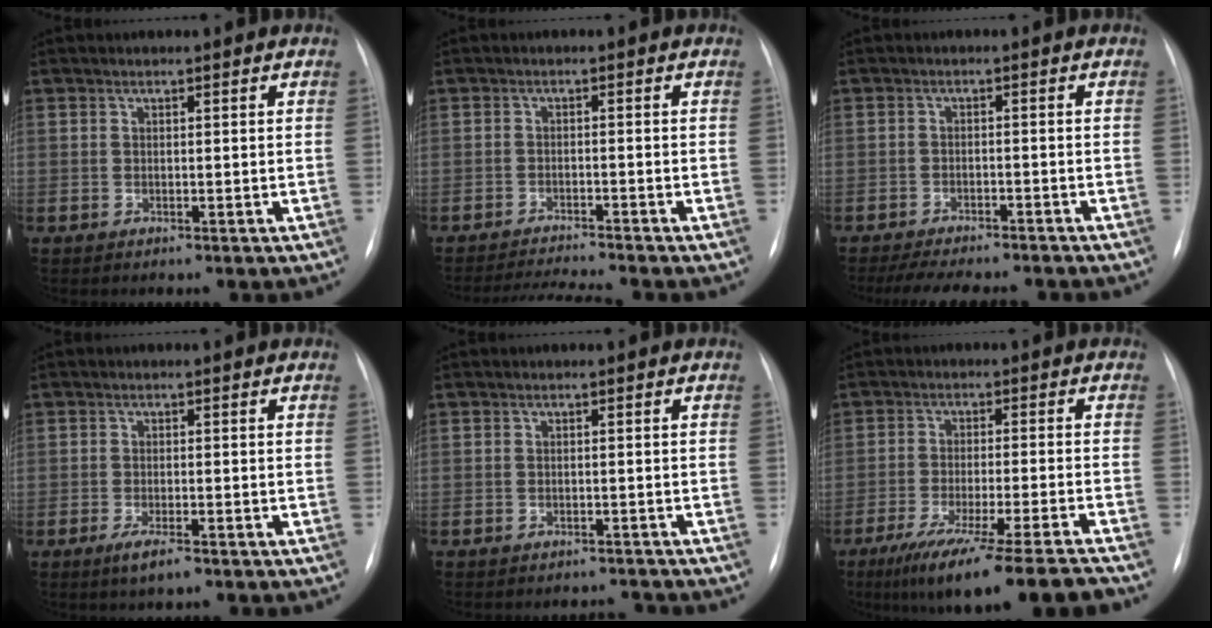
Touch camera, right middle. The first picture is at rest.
{"total": 5.4, "force": [-5.0, -1.5, 1.3], "torque": [-0.024, -0.013, -0.086]}
{"total": 11.1, "force": [-9.9, 2.1, 4.7], "torque": [-0.067, -0.006, -0.135]}
{"total": 2.9, "force": [-1.8, 0.3, 2.2], "torque": [-0.047, -0.006, -0.034]}
{"total": 3.1, "force": [-3.1, 0.6, -0.2], "torque": [0.009, -0.002, -0.042]}
{"total": 16.4, "force": [-13.2, -1.3, 9.7], "torque": [-0.127, -0.040, -0.209]}